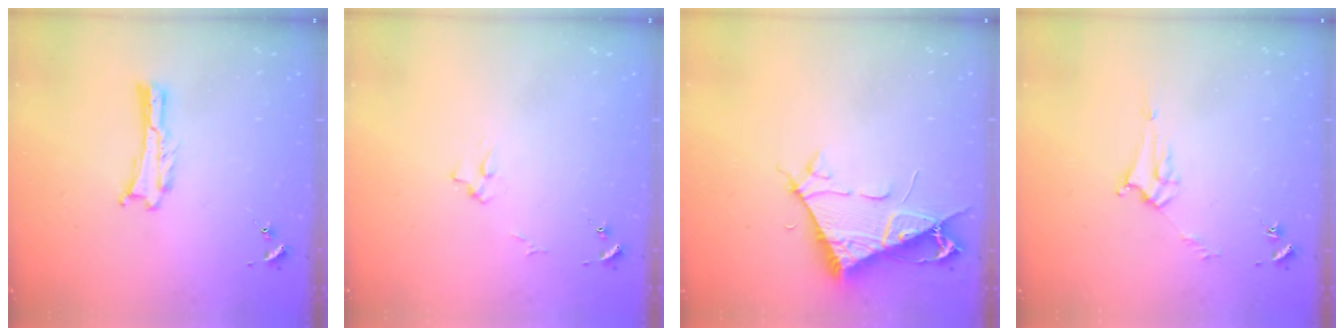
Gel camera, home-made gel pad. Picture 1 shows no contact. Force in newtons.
{"total": 2.7, "press": 2.7, "slide": 0.3}
{"total": 7.7, "press": 7.7, "slide": 0.8}
{"total": 3.8, "press": 3.8, "slide": 0.3}